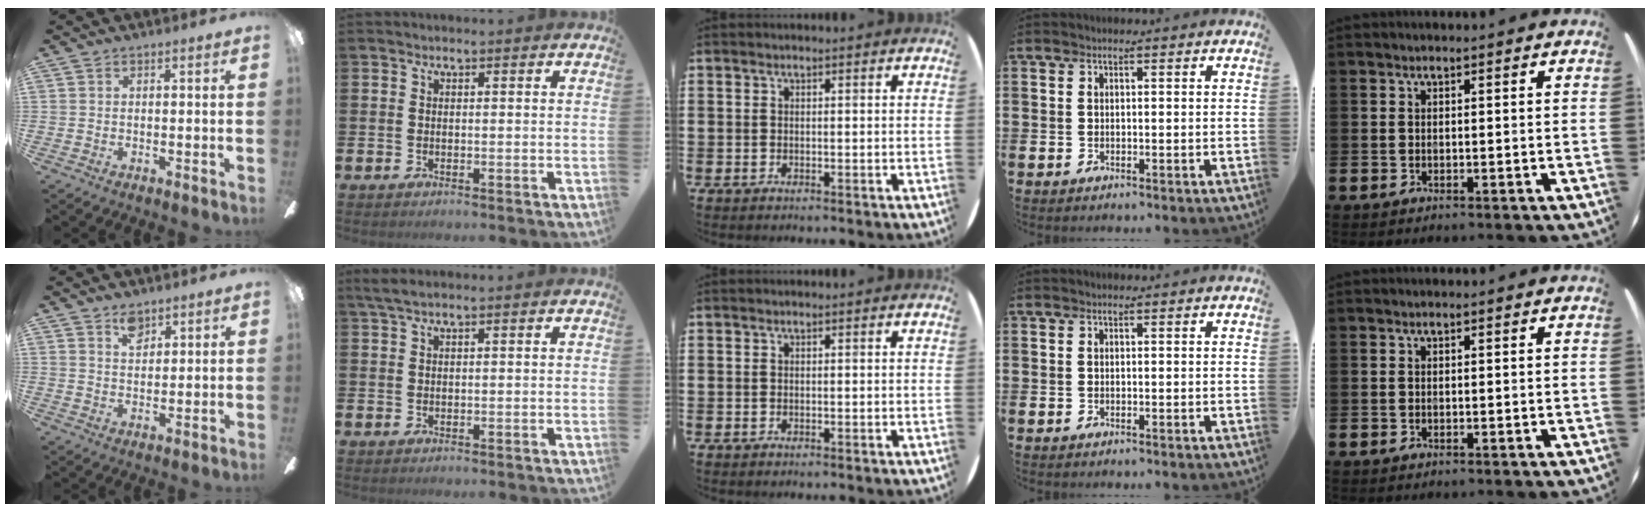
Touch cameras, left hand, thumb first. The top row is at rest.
{"thumb": {"total": 4.3, "force": [3.0, 2.3, 2.0], "torque": [-0.020, -0.008, 0.052]}, "index": {"total": 1.9, "force": [1.3, 0.2, 1.4], "torque": [-0.034, 0.006, 0.025]}}